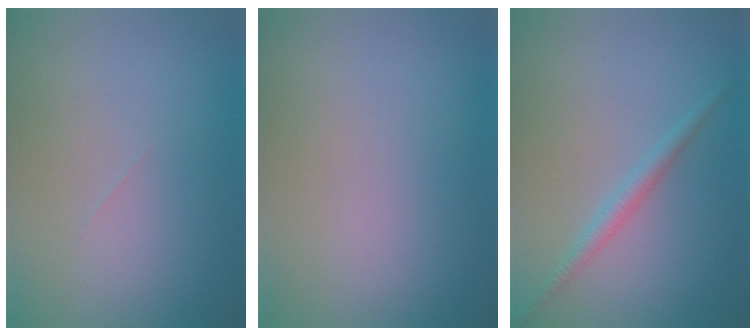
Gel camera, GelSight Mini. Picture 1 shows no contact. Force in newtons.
{"total": 0.0}
{"total": 1.8, "press": 1.8, "slide": 0.0}